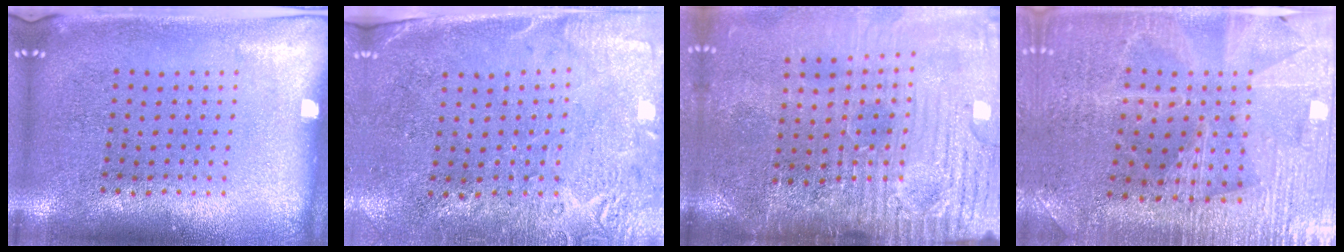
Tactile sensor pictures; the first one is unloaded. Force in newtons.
{"total": 2.8, "press": 2.4, "slide": 1.4}
{"total": 4.8, "press": 4.2, "slide": 2.4}
{"total": 2.9, "press": 2.9, "slide": 0.6}